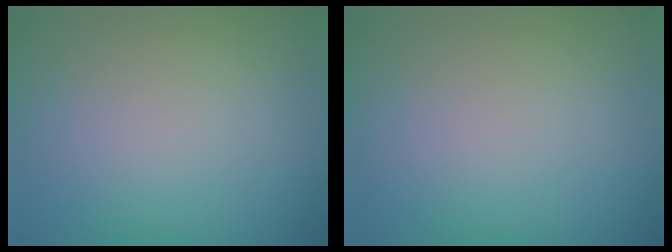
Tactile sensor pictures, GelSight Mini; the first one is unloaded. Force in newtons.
{"total": 0.0}